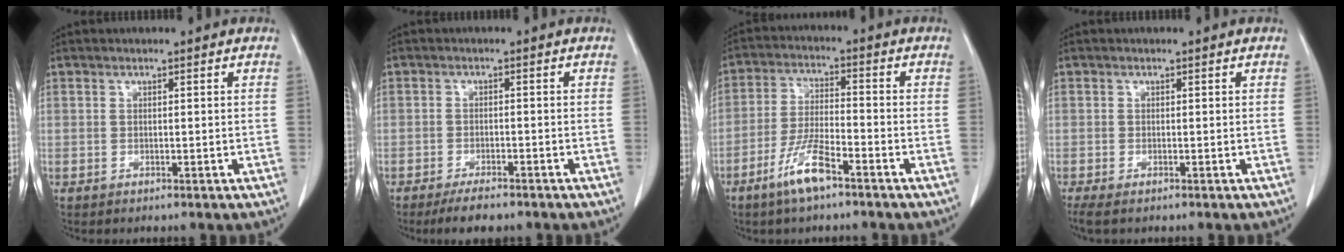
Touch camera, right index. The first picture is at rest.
{"total": 4.3, "force": [-3.5, 1.1, 2.3], "torque": [-0.039, -0.005, -0.055]}
{"total": 7.8, "force": [-5.0, 1.2, 5.9], "torque": [-0.122, -0.009, -0.096]}
{"total": 3.1, "force": [-2.4, 0.7, 1.9], "torque": [-0.035, -0.012, -0.037]}